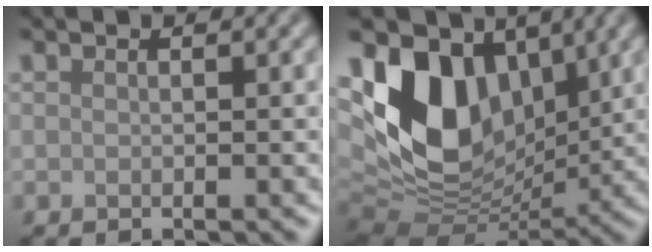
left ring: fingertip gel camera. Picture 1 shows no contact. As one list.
[{"total": 11.0, "force": [3.2, 7.8, 7.1], "torque": [-0.144, -0.012, 0.060]}]